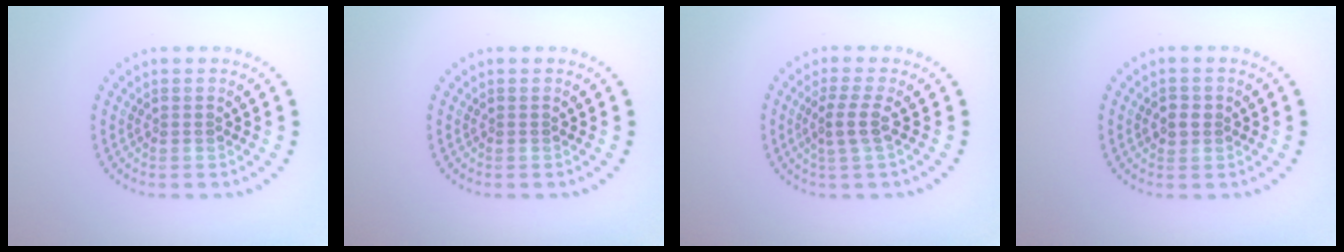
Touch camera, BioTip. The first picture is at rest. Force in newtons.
{"total": 0.0}
{"total": 2.2, "press": 1.7, "slide": 1.4}
{"total": 1.5, "press": 1.5, "slide": 0.3}